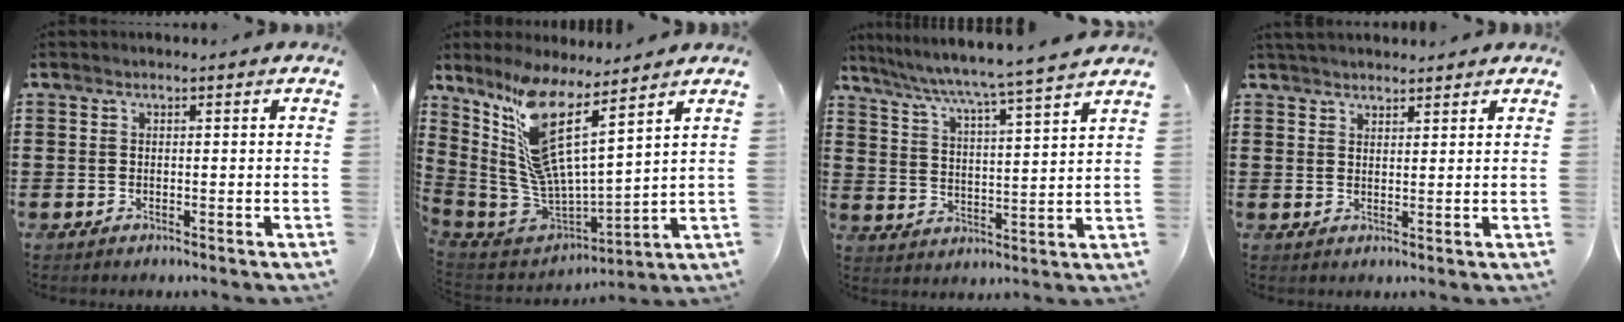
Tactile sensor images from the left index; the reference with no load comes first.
{"total": 11.9, "force": [6.9, 1.7, 9.5], "torque": [-0.238, -0.080, 0.110]}
{"total": 4.7, "force": [4.1, -1.1, 2.1], "torque": [-0.060, -0.041, 0.059]}
{"total": 2.5, "force": [2.4, 0.5, 0.3], "torque": [-0.011, 0.001, 0.048]}